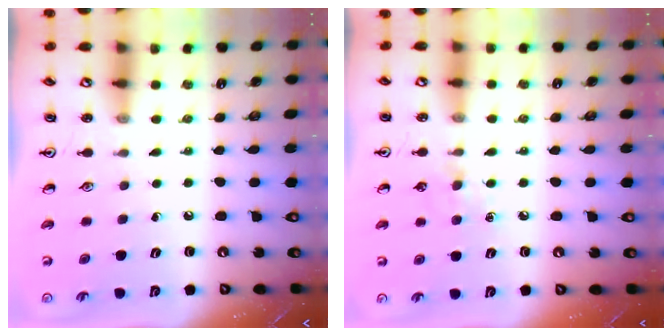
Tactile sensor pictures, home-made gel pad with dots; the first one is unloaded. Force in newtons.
{"total": 5.9, "press": 5.8, "slide": 0.8}